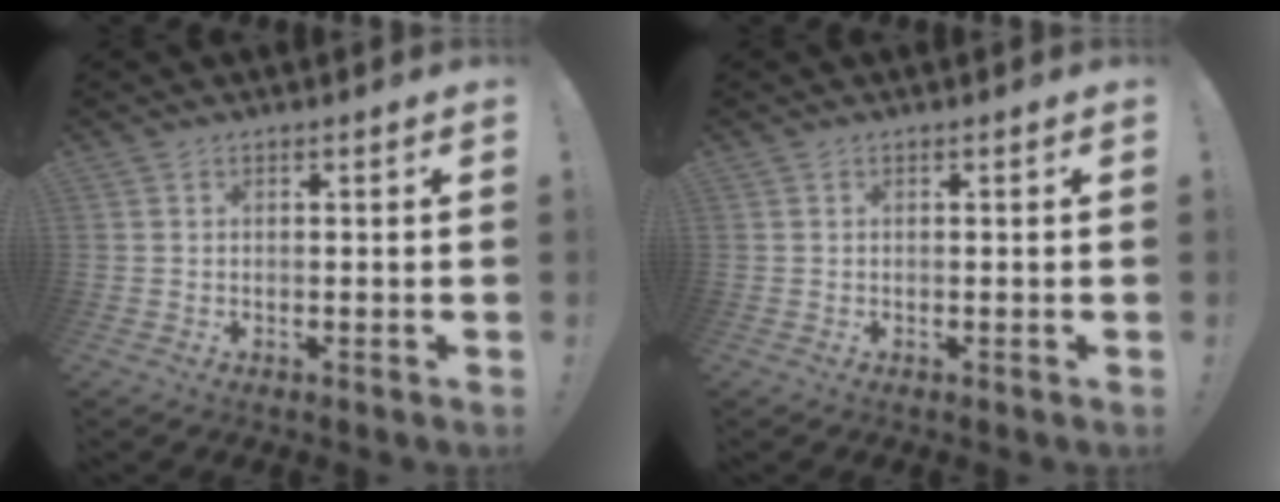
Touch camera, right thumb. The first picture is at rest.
{"total": 0.0}